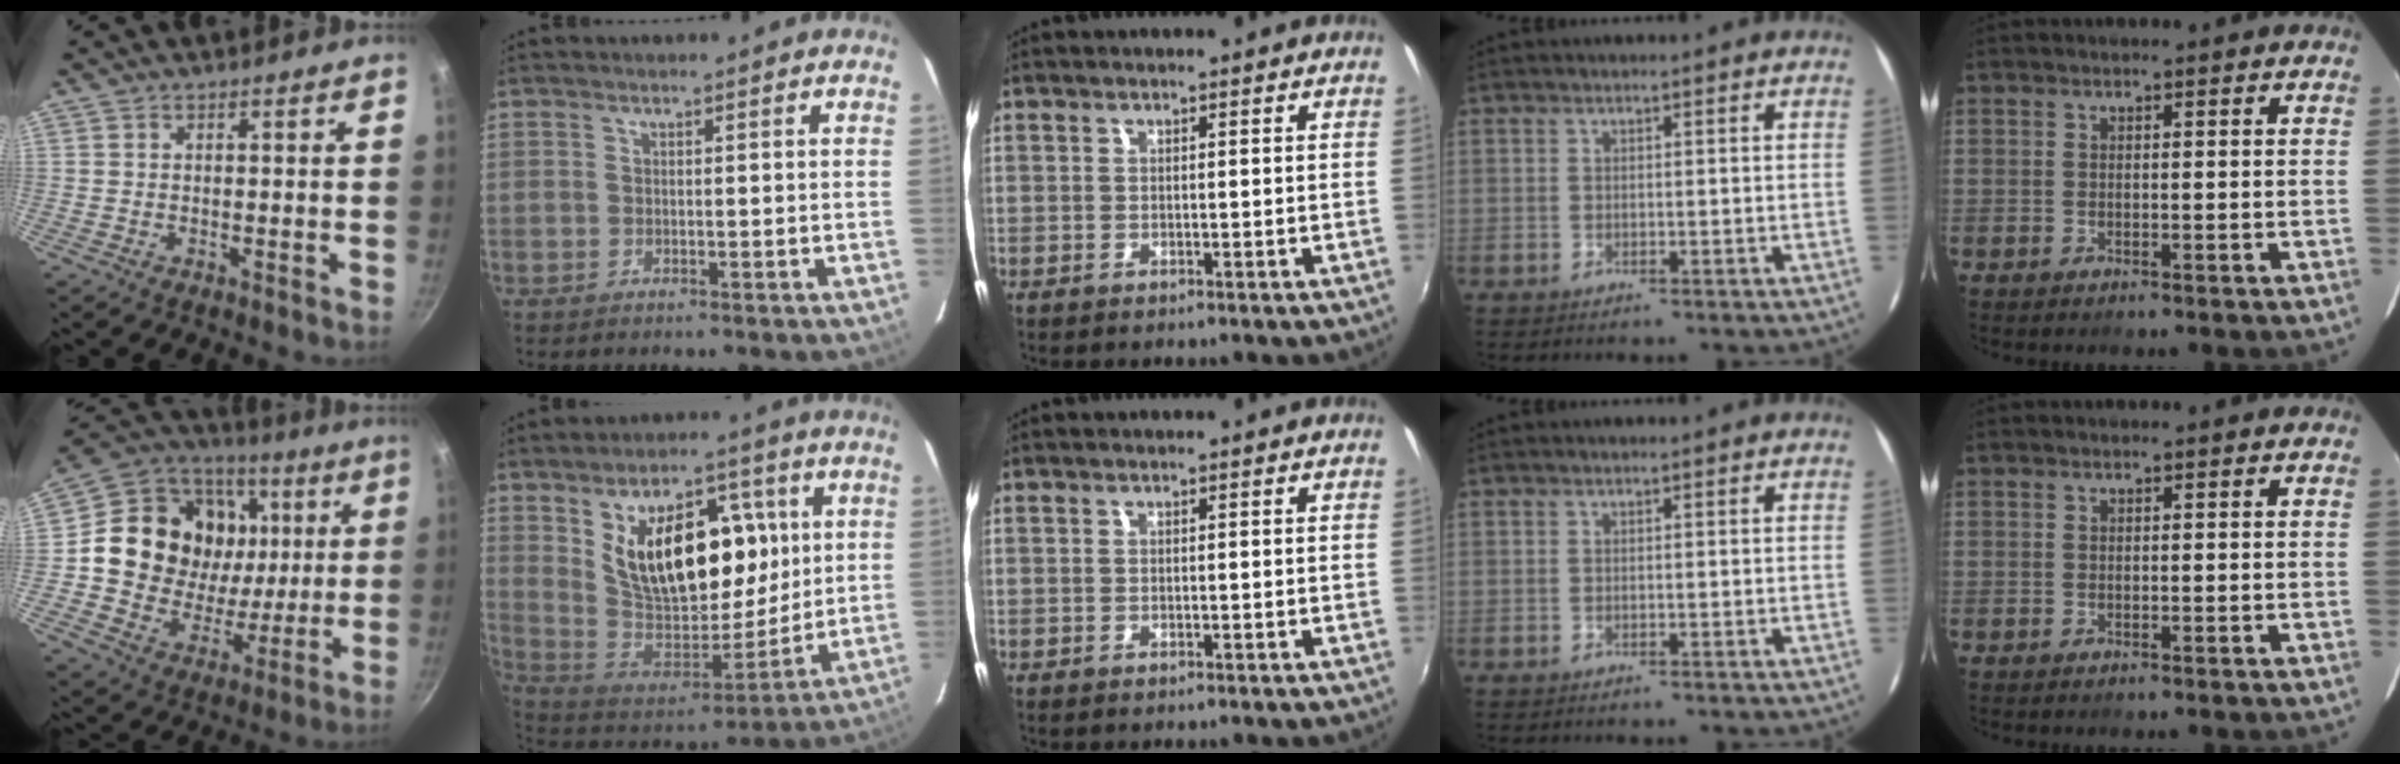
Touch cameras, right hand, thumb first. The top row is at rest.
{"thumb": {"total": 24.3, "force": [4.4, 19.6, 13.6], "torque": [-0.214, 0.007, 0.080]}, "index": {"total": 21.7, "force": [6.8, 11.9, 16.8], "torque": [-0.297, 0.005, 0.137]}}